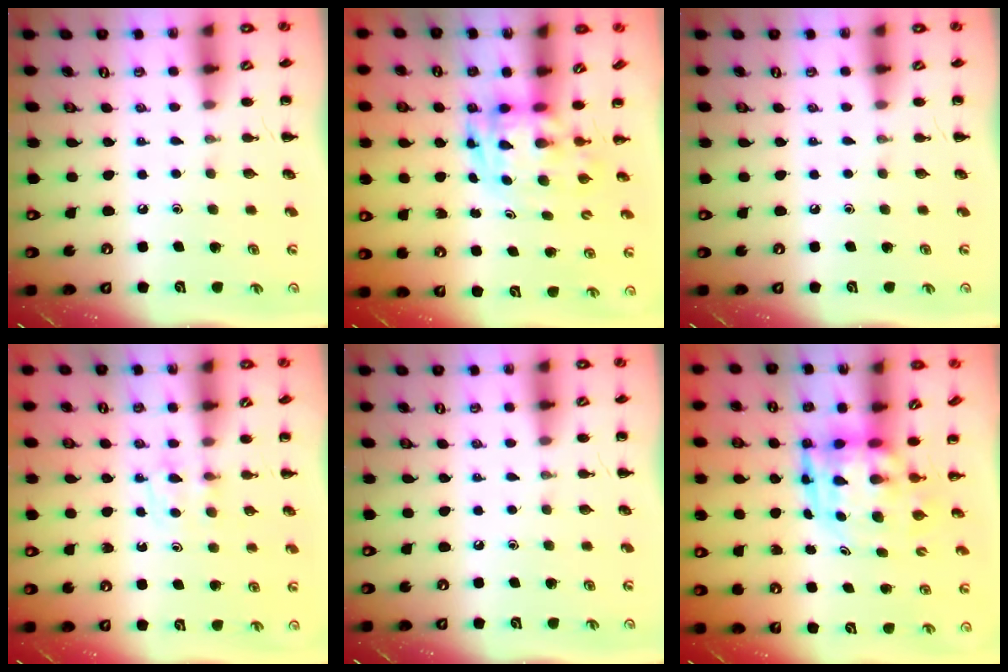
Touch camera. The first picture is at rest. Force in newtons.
{"total": 3.5, "press": 3.4, "slide": 0.7}
{"total": 0.0}
{"total": 3.8, "press": 3.5, "slide": 1.5}
{"total": 0.0}
{"total": 5.3, "press": 5.1, "slide": 1.4}